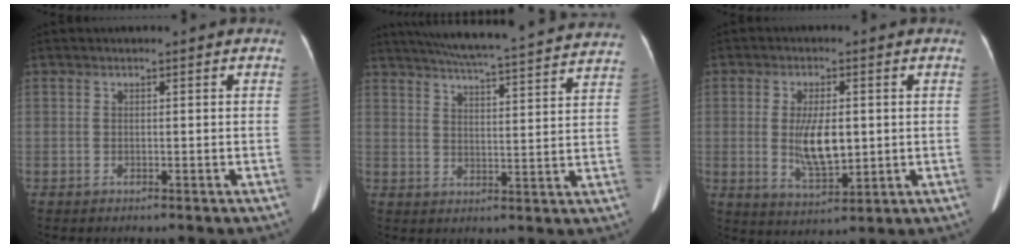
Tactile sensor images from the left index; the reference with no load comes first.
{"total": 26.5, "force": [24.3, 1.7, 10.5], "torque": [-0.174, -0.015, 0.304]}
{"total": 7.6, "force": [0.1, 2.8, 7.1], "torque": [-0.137, -0.008, 0.007]}